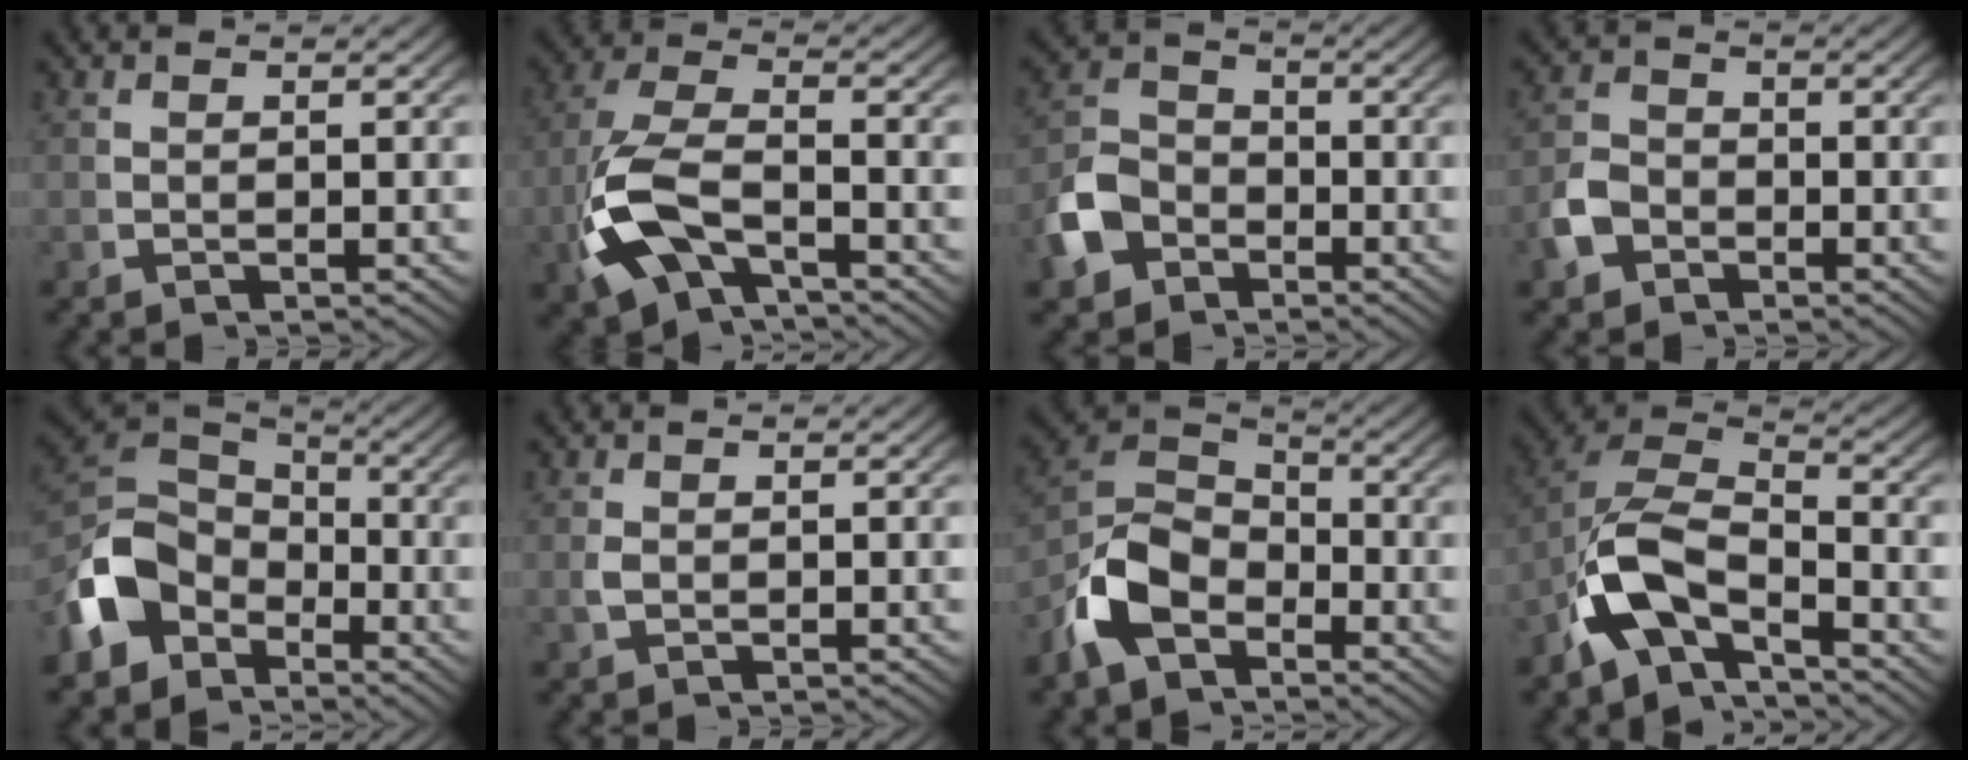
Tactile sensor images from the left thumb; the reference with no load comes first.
{"total": 9.4, "force": [-2.3, 6.3, 6.6], "torque": [-0.182, -0.041, -0.022]}
{"total": 6.1, "force": [-2.5, 4.8, 2.7], "torque": [-0.060, -0.017, -0.040]}
{"total": 3.3, "force": [-1.5, 2.6, 1.4], "torque": [-0.039, -0.011, -0.025]}
{"total": 9.2, "force": [-1.3, 6.8, 6.1], "torque": [-0.141, -0.021, -0.012]}
{"total": 0.7, "force": [0.1, 0.5, 0.5], "torque": [-0.018, -0.006, 0.007]}
{"total": 8.3, "force": [-1.9, 6.0, 5.4], "torque": [-0.122, -0.021, -0.027]}
{"total": 11.0, "force": [-1.9, 7.6, 7.7], "torque": [-0.181, -0.044, -0.026]}